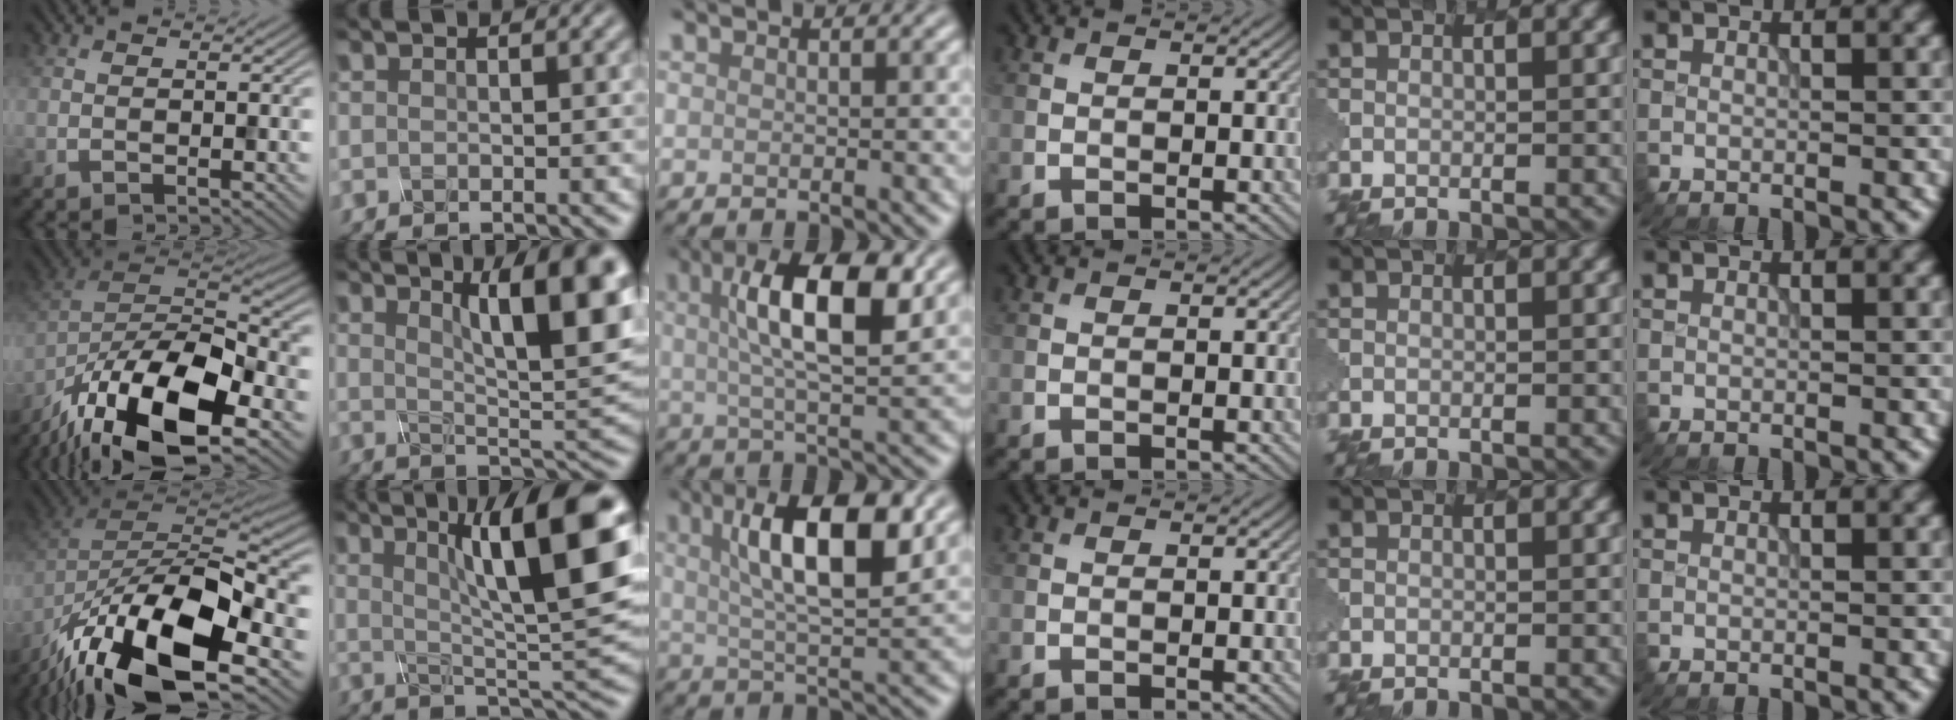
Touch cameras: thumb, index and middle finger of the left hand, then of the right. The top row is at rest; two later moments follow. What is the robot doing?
{"motion": "twist", "object": "rubiks cube"}